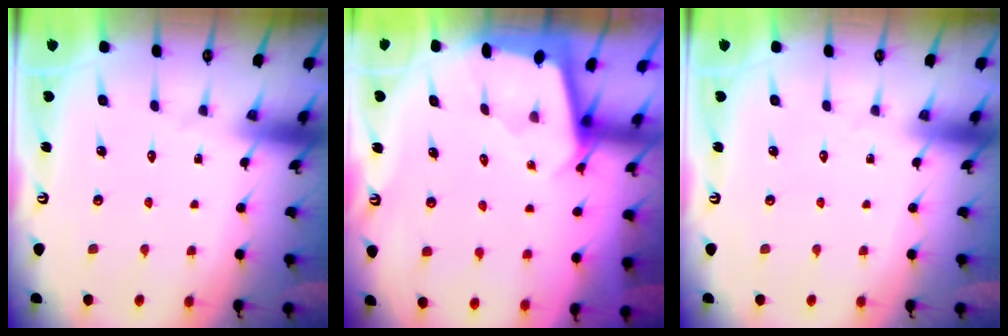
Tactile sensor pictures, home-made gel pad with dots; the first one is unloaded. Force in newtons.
{"total": 1.6, "press": 1.6, "slide": 0.2}
{"total": 0.0}